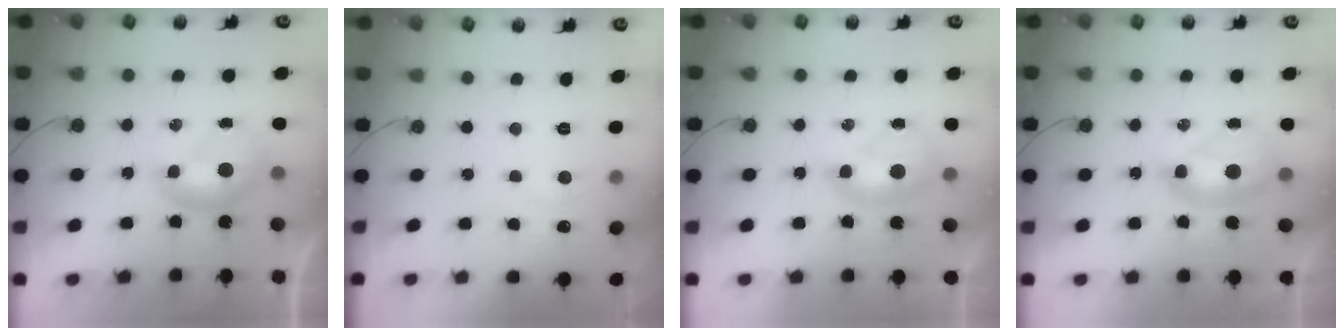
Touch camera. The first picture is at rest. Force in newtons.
{"total": 2.4, "press": 2.3, "slide": 0.5}
{"total": 1.5, "press": 1.3, "slide": 0.7}
{"total": 2.5, "press": 2.5, "slide": 0.6}